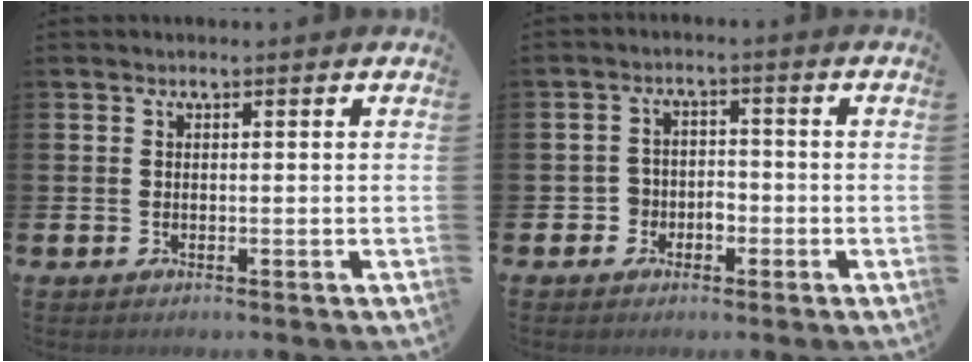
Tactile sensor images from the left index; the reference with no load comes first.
{"total": 2.8, "force": [-1.6, 2.2, 0.5], "torque": [-0.024, 0.011, -0.037]}